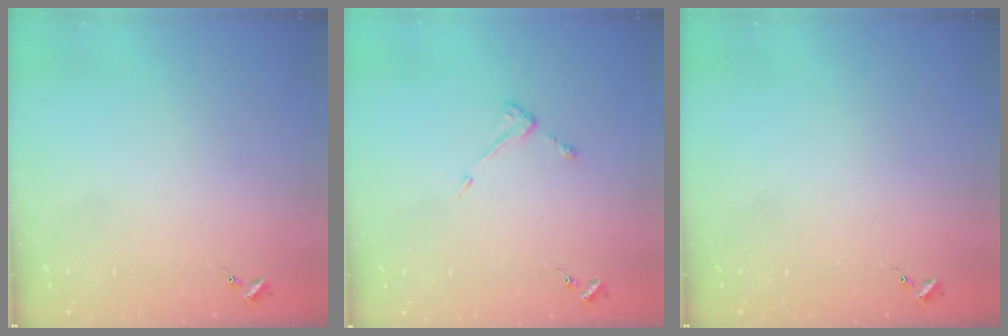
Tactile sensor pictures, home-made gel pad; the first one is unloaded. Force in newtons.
{"total": 4.3, "press": 4.3, "slide": 0.5}
{"total": 0.0}